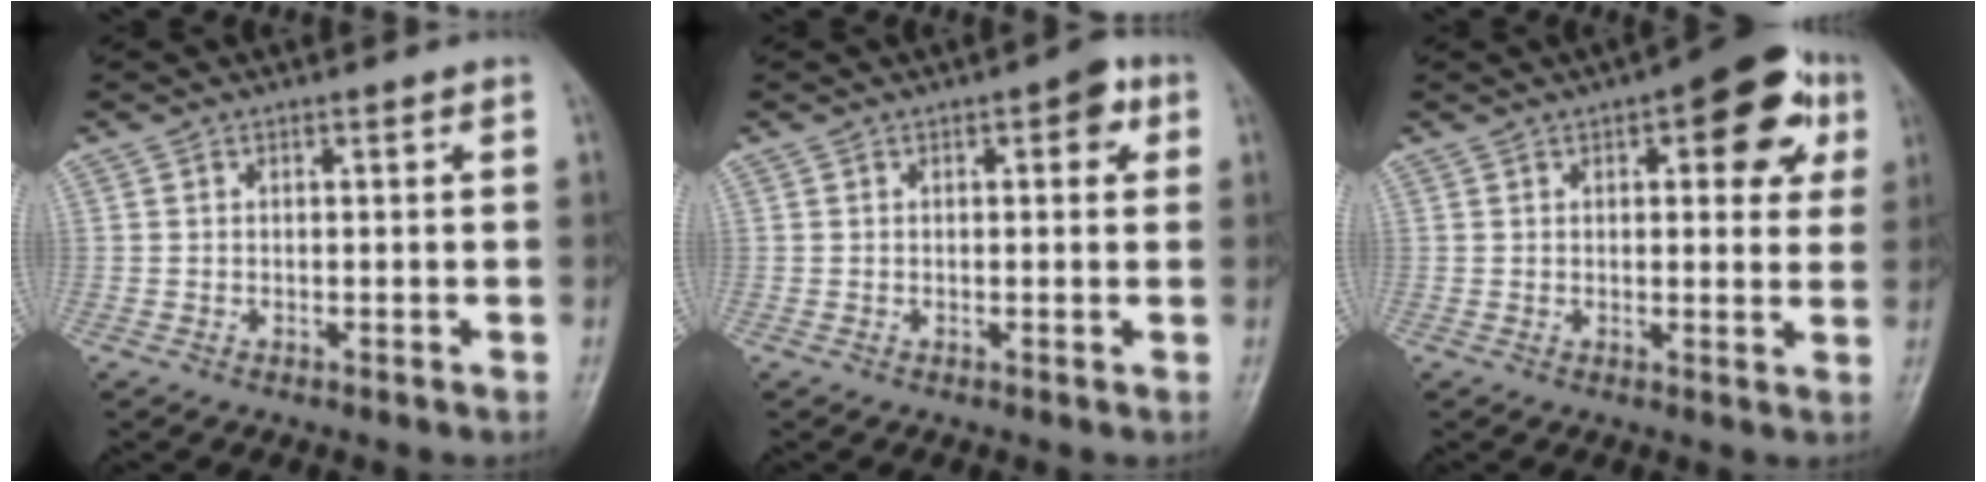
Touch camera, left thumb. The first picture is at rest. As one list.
[{"total": 3.6, "force": [1.3, 1.7, 2.9], "torque": [-0.020, 0.003, 0.007]}, {"total": 11.9, "force": [4.9, 5.3, 9.5], "torque": [-0.072, -0.003, 0.050]}]